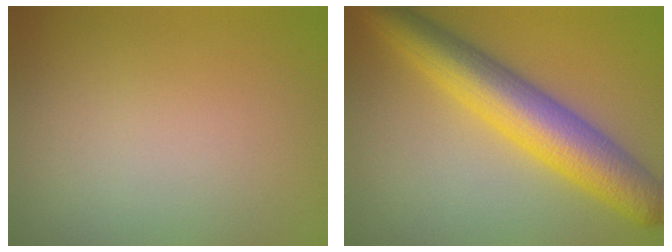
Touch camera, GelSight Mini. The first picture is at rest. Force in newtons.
{"total": 8.2, "press": 8.2, "slide": 0.1}